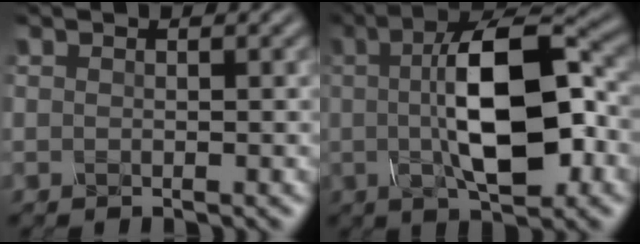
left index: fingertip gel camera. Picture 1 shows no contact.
{"total": 10.6, "force": [0.3, 3.7, 9.9], "torque": [-0.159, 0.016, 0.000]}